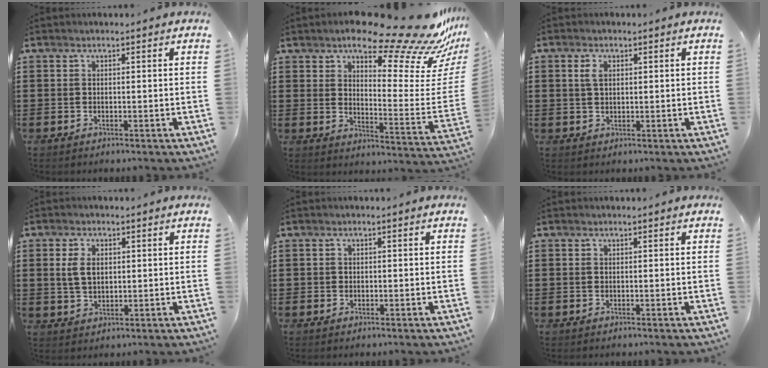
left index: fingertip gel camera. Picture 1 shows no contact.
{"total": 16.6, "force": [12.8, 3.7, 10.0], "torque": [-0.153, -0.089, 0.206]}
{"total": 2.2, "force": [0.8, 1.4, 1.5], "torque": [-0.034, 0.005, 0.014]}
{"total": 3.7, "force": [0.8, 2.3, 2.8], "torque": [-0.069, 0.006, 0.011]}
{"total": 0.7, "force": [0.0, 0.7, 0.2], "torque": [-0.006, 0.004, -0.002]}
{"total": 0.0}